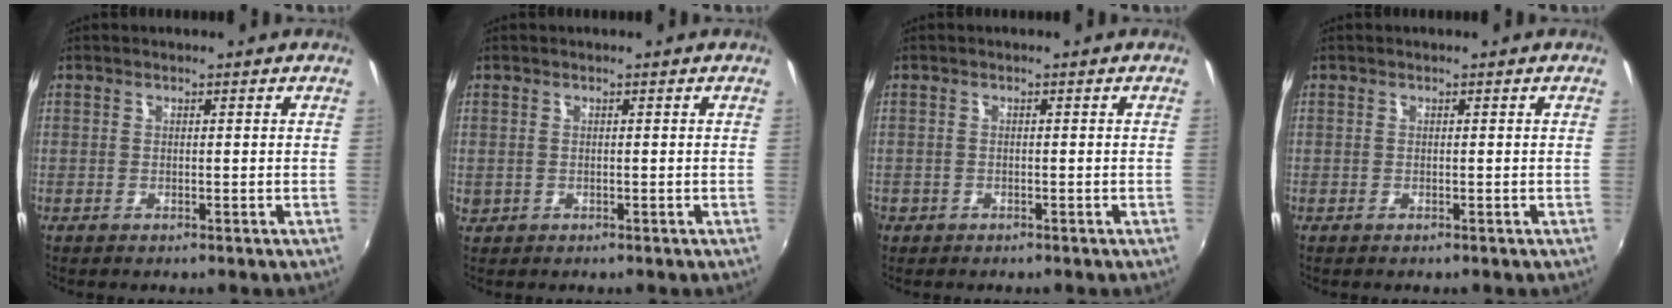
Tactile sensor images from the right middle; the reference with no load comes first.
{"total": 1.0, "force": [0.0, 0.9, 0.3], "torque": [-0.004, -0.001, 0.000]}
{"total": 1.5, "force": [-0.9, 1.1, 0.3], "torque": [-0.011, -0.003, -0.014]}
{"total": 0.0}